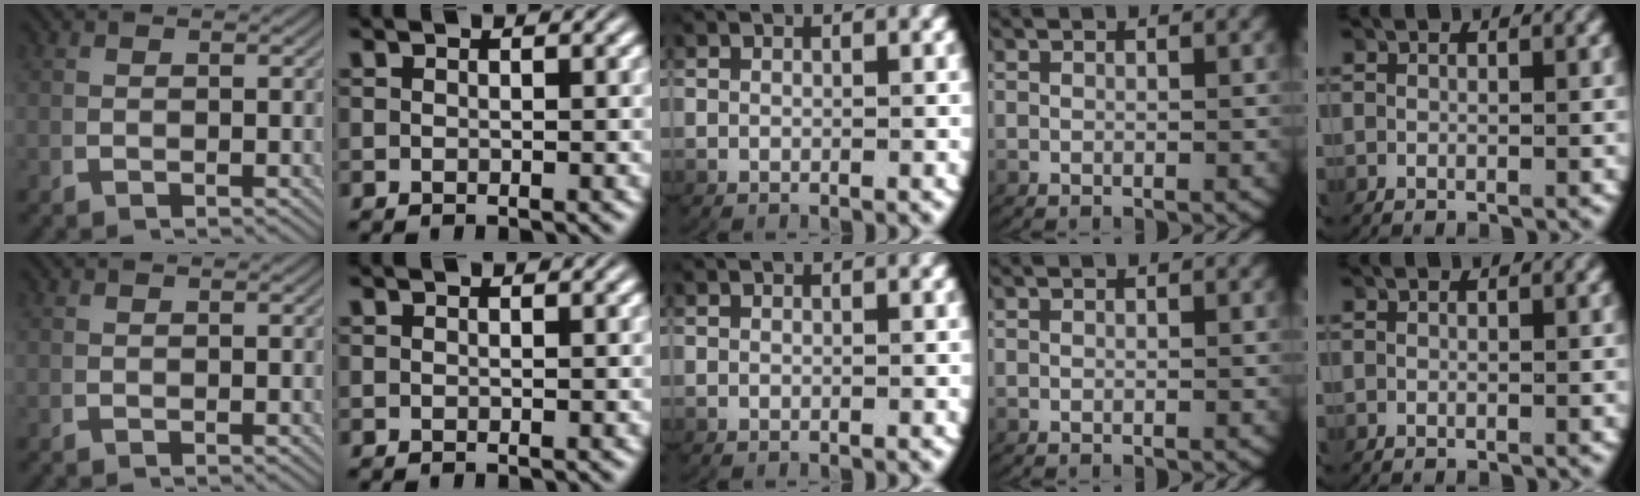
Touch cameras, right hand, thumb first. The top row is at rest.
{}